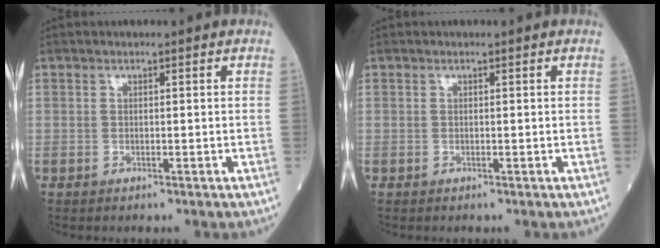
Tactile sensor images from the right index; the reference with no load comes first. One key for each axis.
{"total": 0.0}